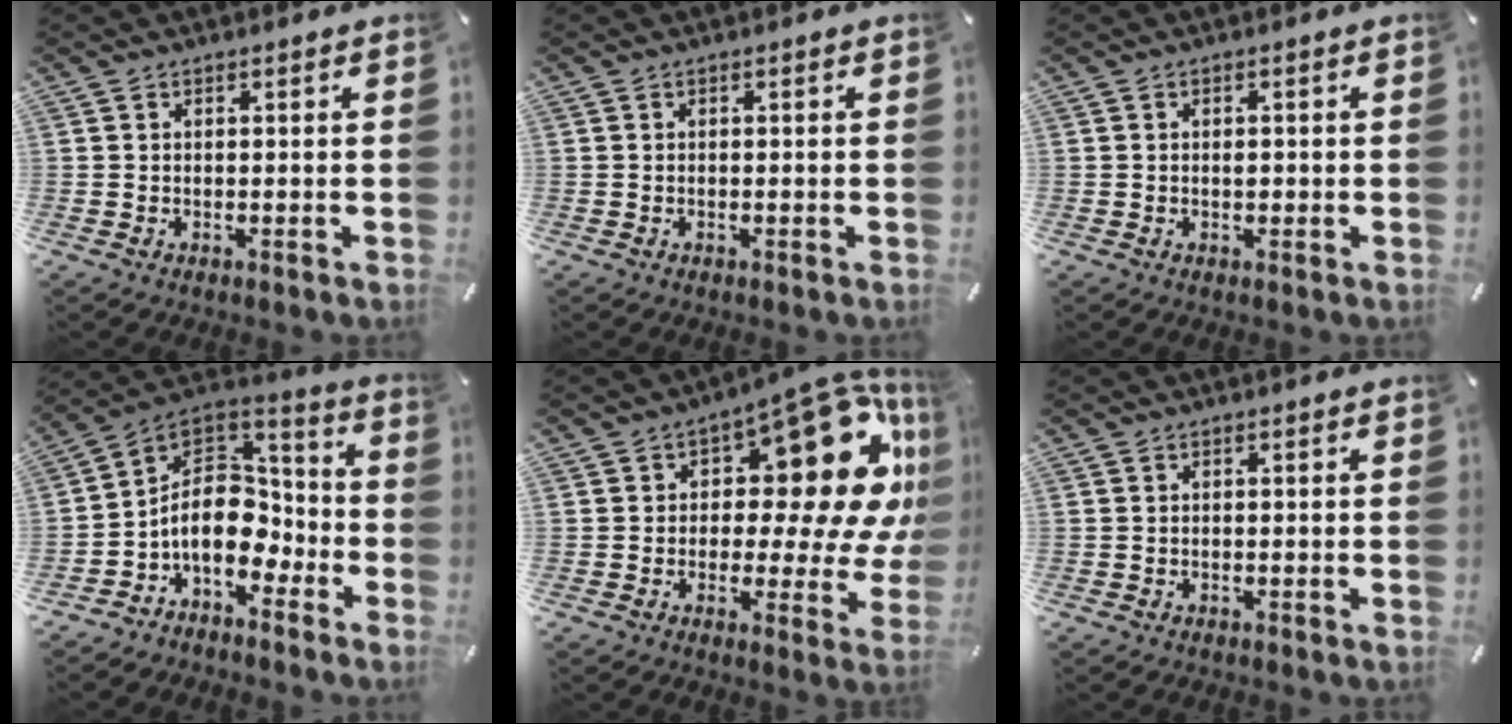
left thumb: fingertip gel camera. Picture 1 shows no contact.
{"total": 0.0}
{"total": 1.2, "force": [-0.1, 0.8, 1.0], "torque": [-0.021, 0.000, -0.001]}
{"total": 12.8, "force": [-4.1, 9.9, 7.0], "torque": [-0.128, 0.000, -0.076]}
{"total": 22.9, "force": [7.8, 11.3, 18.3], "torque": [-0.219, -0.069, 0.137]}
{"total": 0.0}